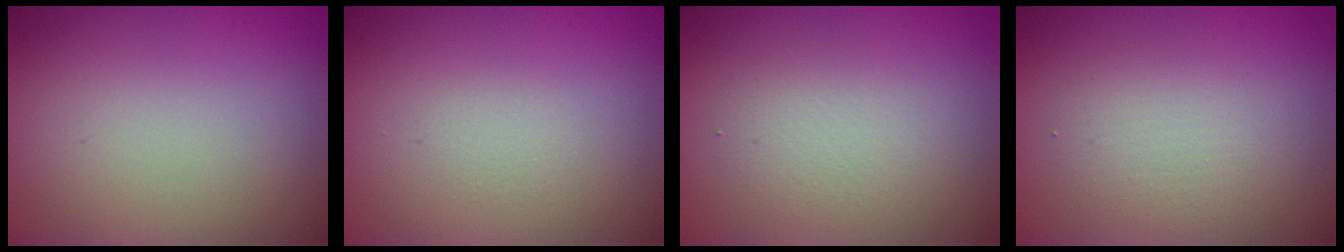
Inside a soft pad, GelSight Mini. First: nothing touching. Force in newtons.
{"total": 0.5, "press": 0.5, "slide": 0.1}
{"total": 2.5, "press": 2.5, "slide": 0.3}
{"total": 2.7, "press": 2.7, "slide": 0.0}